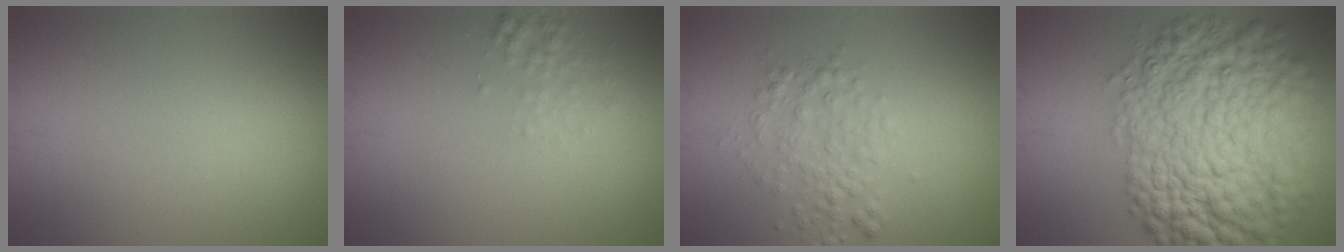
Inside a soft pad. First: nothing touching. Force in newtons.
{"total": 1.3, "press": 1.3, "slide": 0.1}
{"total": 2.9, "press": 2.9, "slide": 0.0}
{"total": 12.8, "press": 12.8, "slide": 0.4}